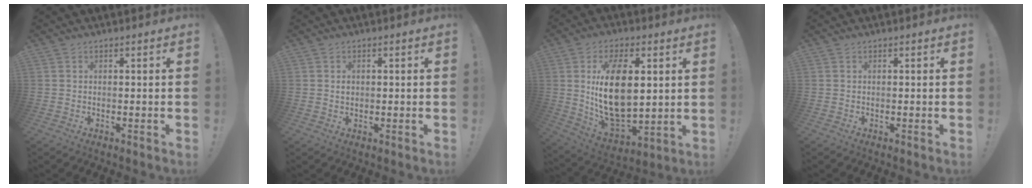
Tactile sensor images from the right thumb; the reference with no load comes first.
{"total": 0.7, "force": [0.1, 0.7, 0.3], "torque": [-0.004, 0.002, 0.002]}
{"total": 19.5, "force": [3.9, 11.0, 15.5], "torque": [-0.295, -0.023, 0.069]}
{"total": 0.0}